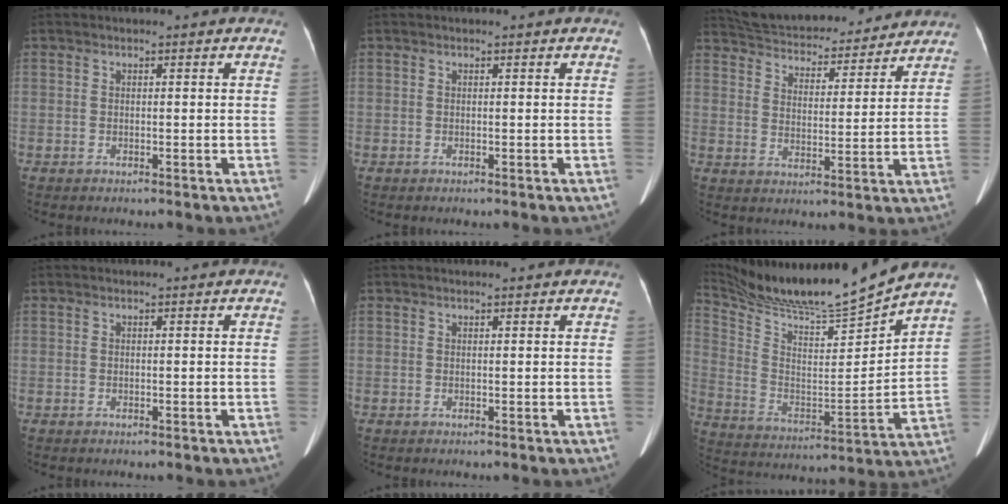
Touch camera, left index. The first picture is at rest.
{"total": 0.0}
{"total": 20.3, "force": [18.8, 5.0, 5.8], "torque": [-0.106, 0.023, 0.268]}
{"total": 0.0}
{"total": 1.7, "force": [1.6, 0.3, 0.6], "torque": [-0.011, 0.019, 0.022]}
{"total": 17.6, "force": [16.5, -1.7, 5.7], "torque": [-0.124, -0.042, 0.288]}